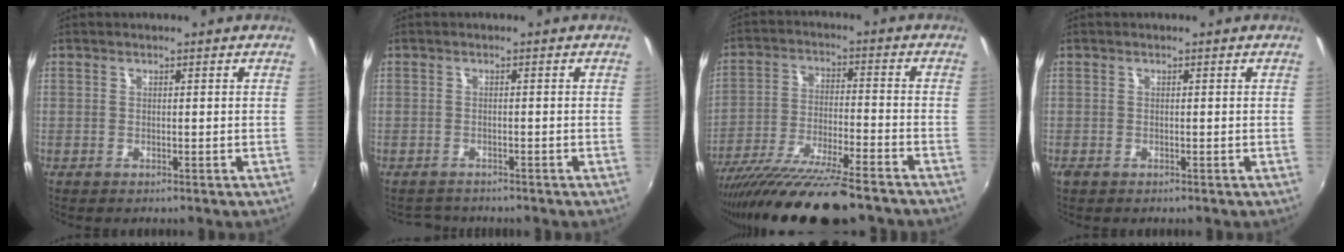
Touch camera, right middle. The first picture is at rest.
{"total": 2.5, "force": [-2.4, 0.7, 0.1], "torque": [-0.010, -0.006, -0.041]}
{"total": 19.4, "force": [-15.9, 2.5, 10.8], "torque": [-0.209, -0.056, -0.266]}
{"total": 0.6, "force": [-0.4, 0.4, 0.3], "torque": [-0.006, -0.003, -0.009]}